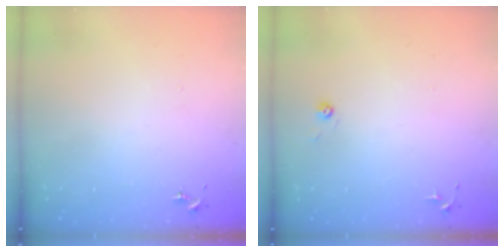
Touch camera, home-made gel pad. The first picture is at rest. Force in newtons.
{"total": 3.1, "press": 3.0, "slide": 0.8}